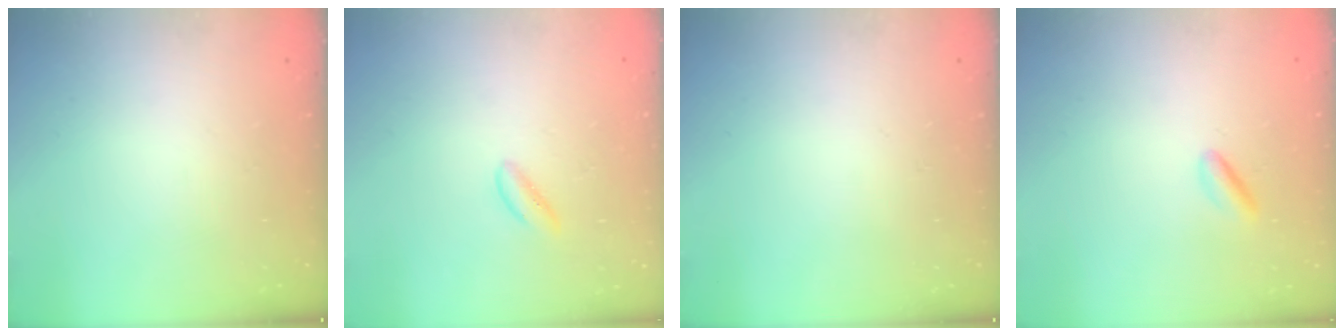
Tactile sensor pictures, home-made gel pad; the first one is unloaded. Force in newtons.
{"total": 1.3, "press": 1.2, "slide": 0.5}
{"total": 0.0}
{"total": 2.2, "press": 2.2, "slide": 0.5}